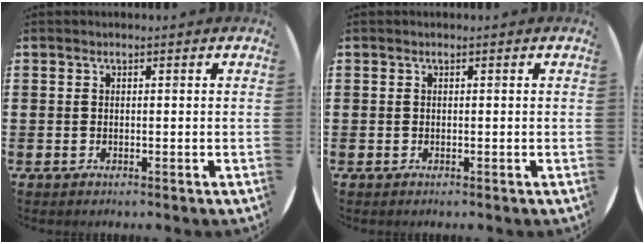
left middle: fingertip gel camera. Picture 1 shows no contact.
{"total": 0.0}